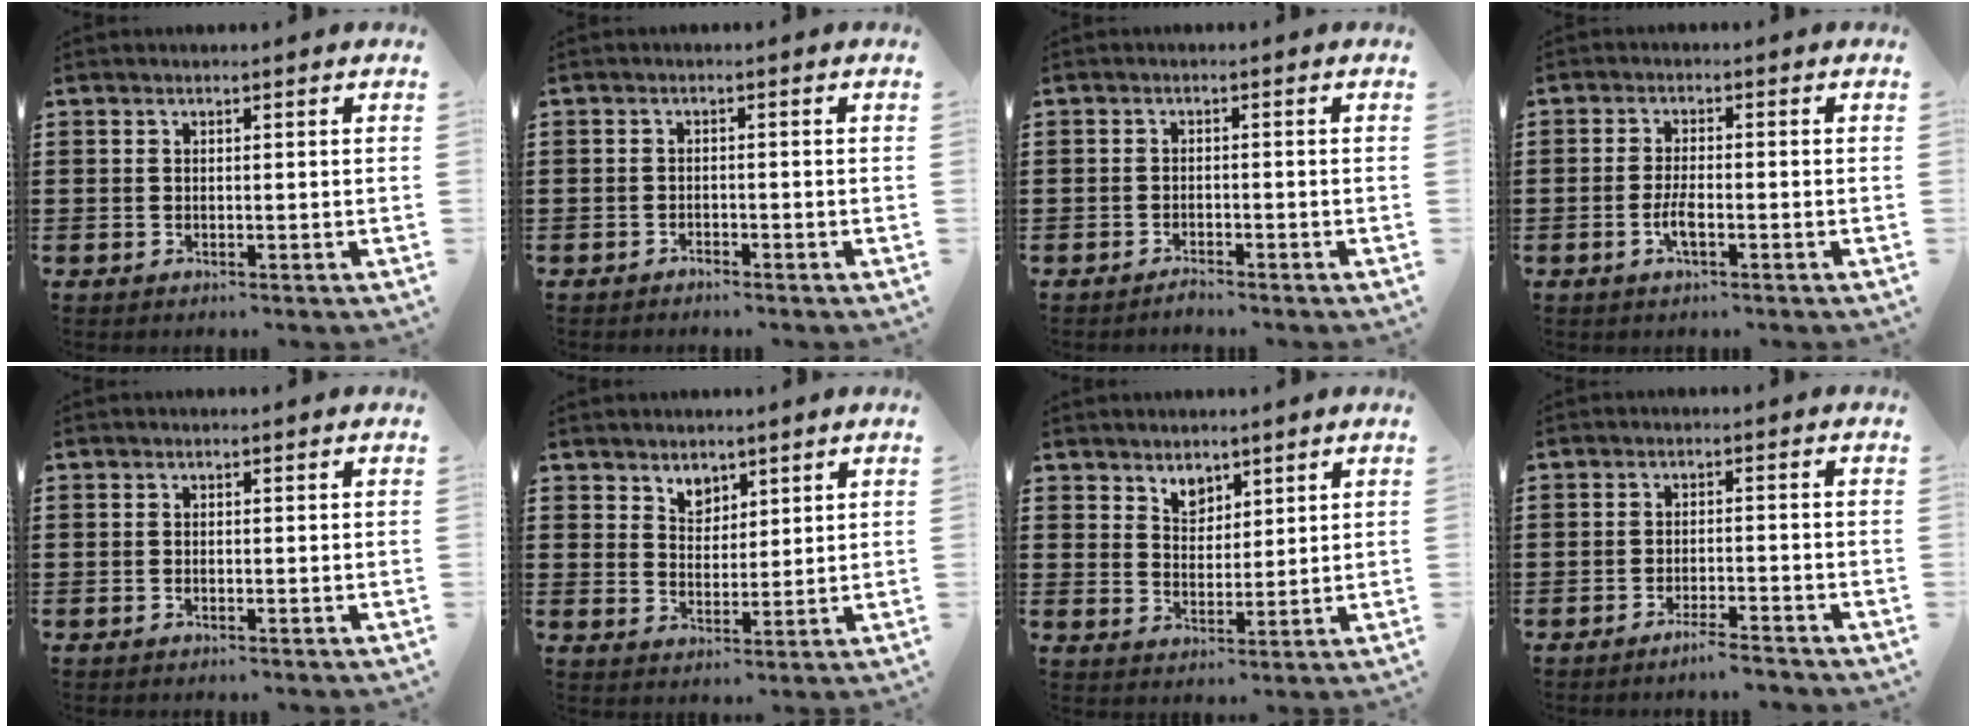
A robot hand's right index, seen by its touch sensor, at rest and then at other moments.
{"total": 1.1, "force": [-1.1, 0.2, 0.0], "torque": [-0.005, 0.003, -0.024]}
{"total": 1.4, "force": [-1.4, -0.1, 0.3], "torque": [-0.011, -0.003, -0.025]}
{"total": 2.9, "force": [-1.1, 0.5, 2.7], "torque": [-0.062, -0.008, -0.023]}
{"total": 0.0}
{"total": 3.4, "force": [2.6, 2.2, 0.3], "torque": [-0.018, 0.006, 0.049]}
{"total": 3.5, "force": [2.8, 2.1, 0.6], "torque": [-0.022, 0.005, 0.052]}
{"total": 2.9, "force": [-2.6, 0.0, 1.3], "torque": [-0.021, 0.002, -0.050]}